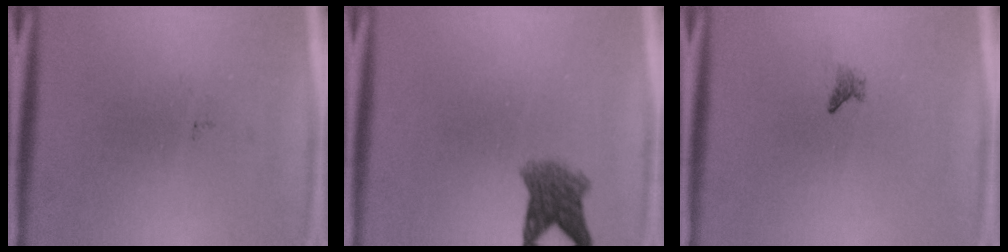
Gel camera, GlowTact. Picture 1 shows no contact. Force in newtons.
{"total": 4.4}
{"total": 0.8}